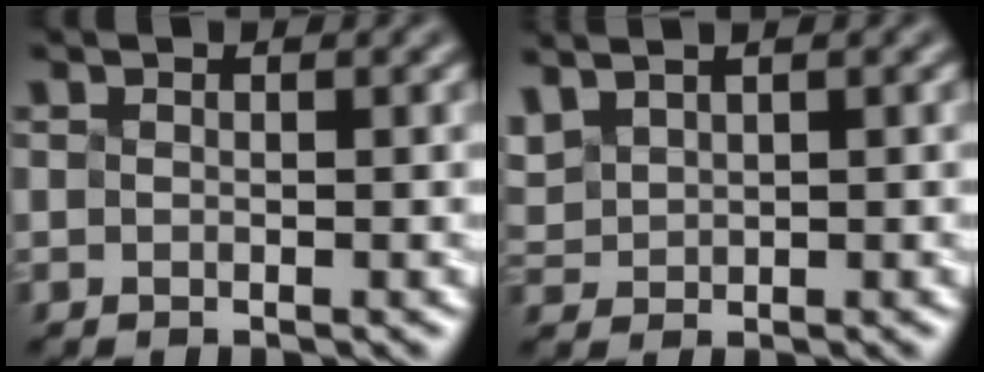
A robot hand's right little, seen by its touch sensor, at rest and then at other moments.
{"total": 2.0, "force": [1.9, 0.5, 0.6], "torque": [-0.040, 0.023, 0.054]}